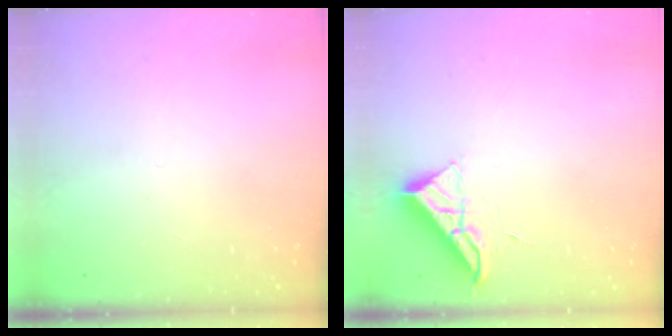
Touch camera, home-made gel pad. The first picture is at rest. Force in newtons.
{"total": 7.3, "press": 7.2, "slide": 0.5}